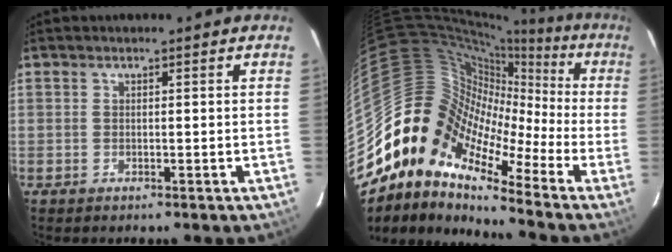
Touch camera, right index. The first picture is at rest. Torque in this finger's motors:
{"motor_torque": [0.39, -0.22, 0.17, -0.21]}